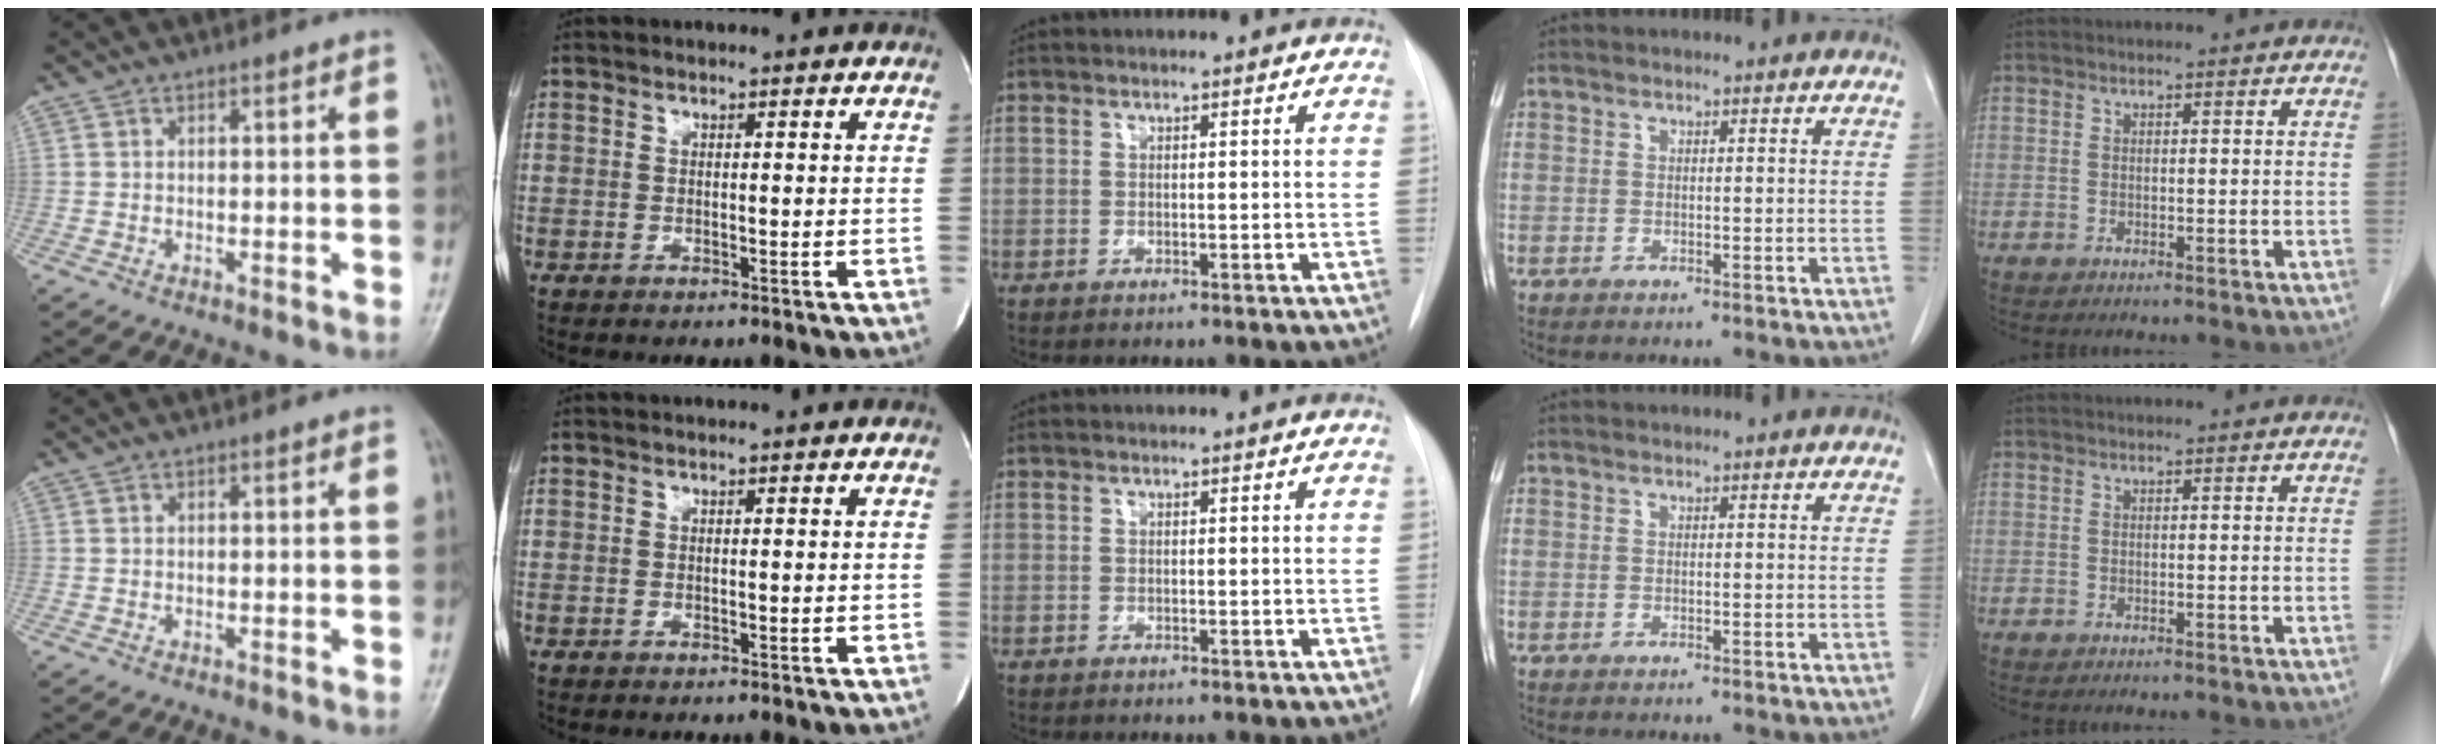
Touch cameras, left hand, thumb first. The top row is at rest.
{}